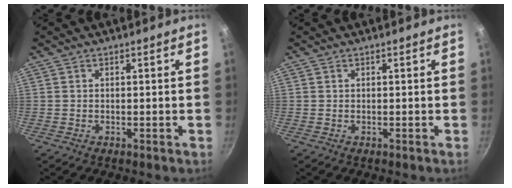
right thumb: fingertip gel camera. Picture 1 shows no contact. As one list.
[{"total": 0.0}]